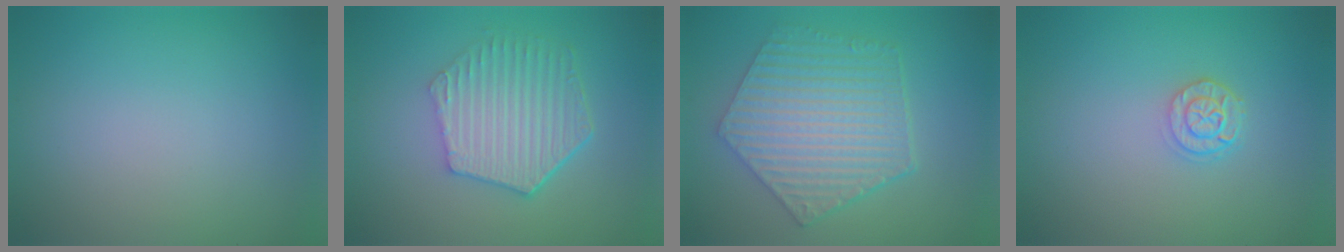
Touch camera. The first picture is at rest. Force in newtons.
{"total": 5.7, "press": 4.3, "slide": 3.8}
{"total": 6.8, "press": 5.0, "slide": 4.6}
{"total": 2.2, "press": 1.8, "slide": 1.2}